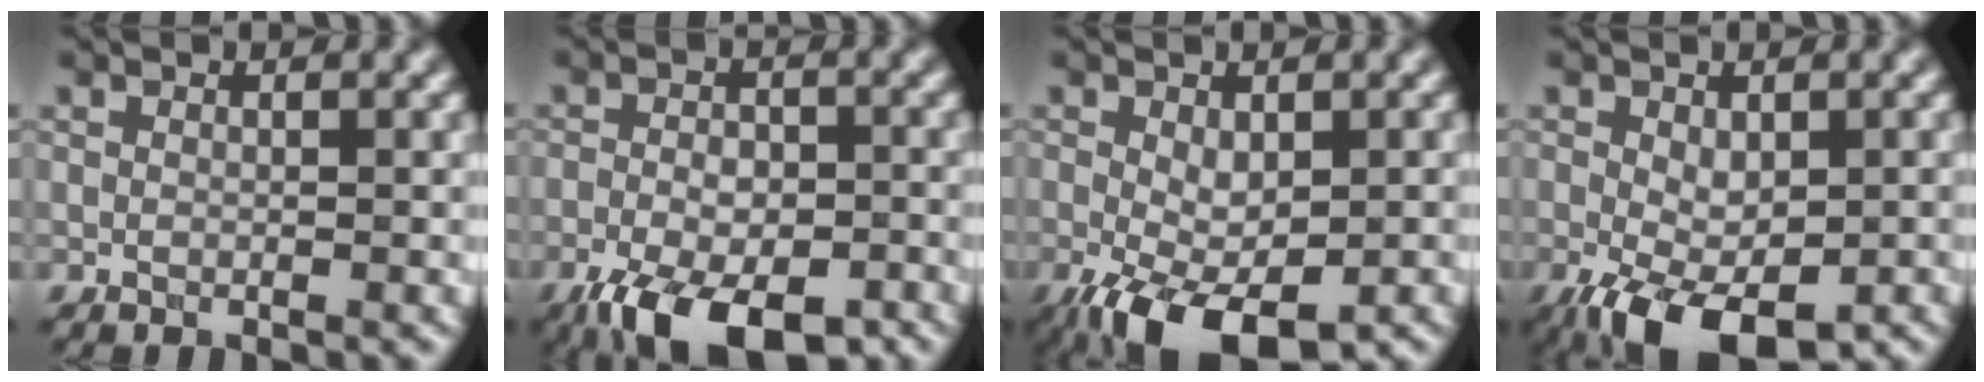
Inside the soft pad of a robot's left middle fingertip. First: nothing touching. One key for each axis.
{"total": 9.1, "fx": -5.4, "fy": 3.9, "fz": 6.2, "tx": -0.110, "ty": -0.021, "tz": -0.084}
{"total": 6.7, "fx": -2.9, "fy": 3.3, "fz": 5.1, "tx": -0.105, "ty": -0.020, "tz": -0.043}
{"total": 6.7, "fx": -2.8, "fy": 3.4, "fz": 5.1, "tx": -0.104, "ty": -0.019, "tz": -0.039}